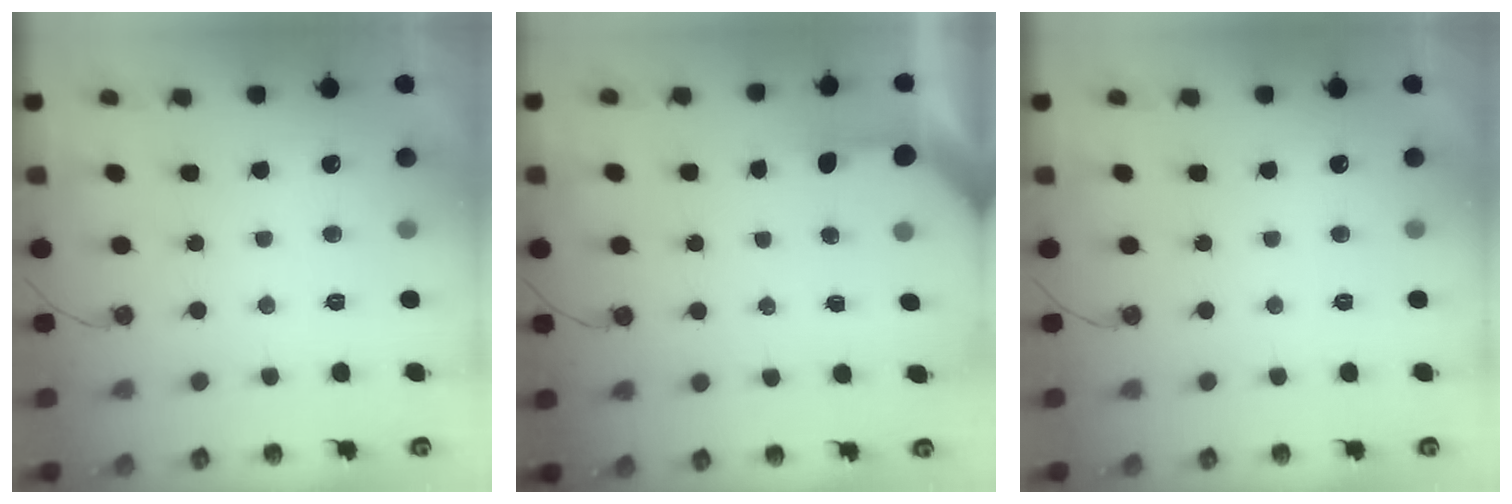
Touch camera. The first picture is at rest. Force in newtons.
{"total": 2.7, "press": 2.6, "slide": 0.3}
{"total": 0.0}